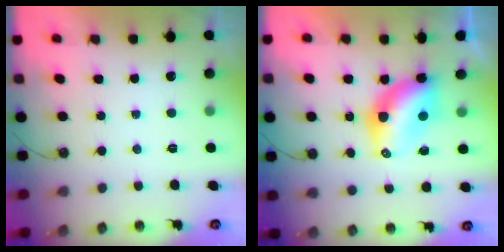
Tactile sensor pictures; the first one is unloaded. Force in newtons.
{"total": 7.2, "press": 7.2, "slide": 0.5}